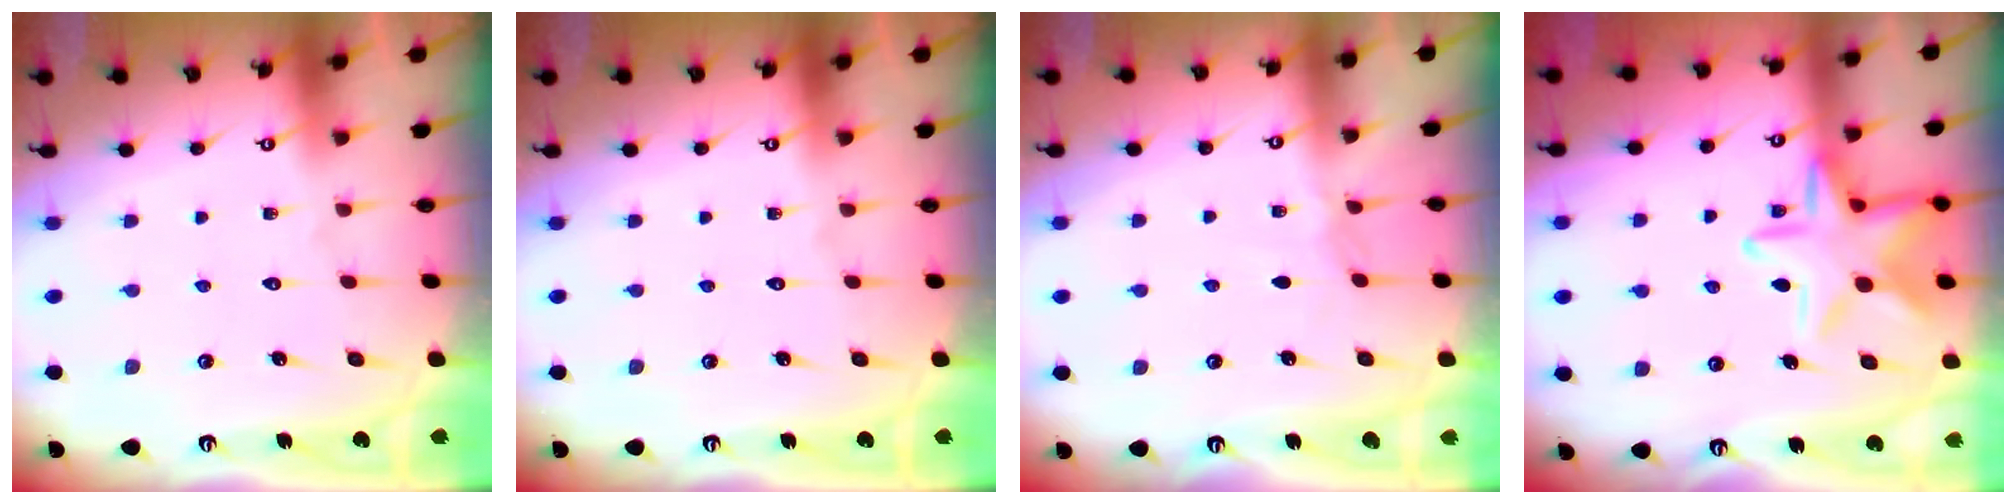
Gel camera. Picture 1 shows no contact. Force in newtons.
{"total": 0.0}
{"total": 3.5, "press": 3.4, "slide": 0.5}
{"total": 14.9, "press": 14.9, "slide": 0.9}